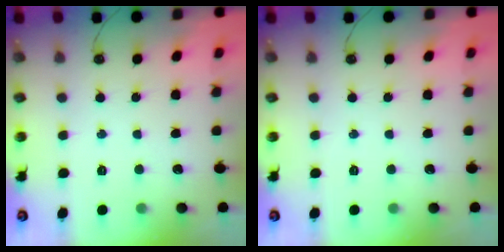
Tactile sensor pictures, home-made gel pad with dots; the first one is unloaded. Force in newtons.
{"total": 0.0}